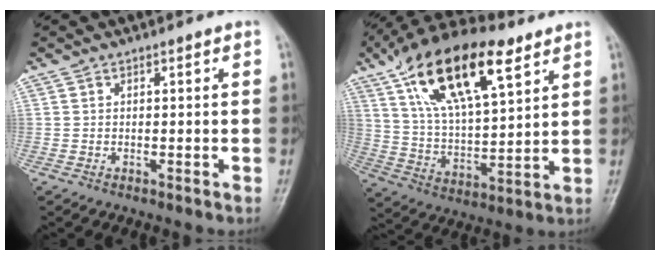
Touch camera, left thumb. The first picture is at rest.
{"total": 21.9, "force": [11.4, 8.9, 16.4], "torque": [-0.274, -0.022, 0.206]}